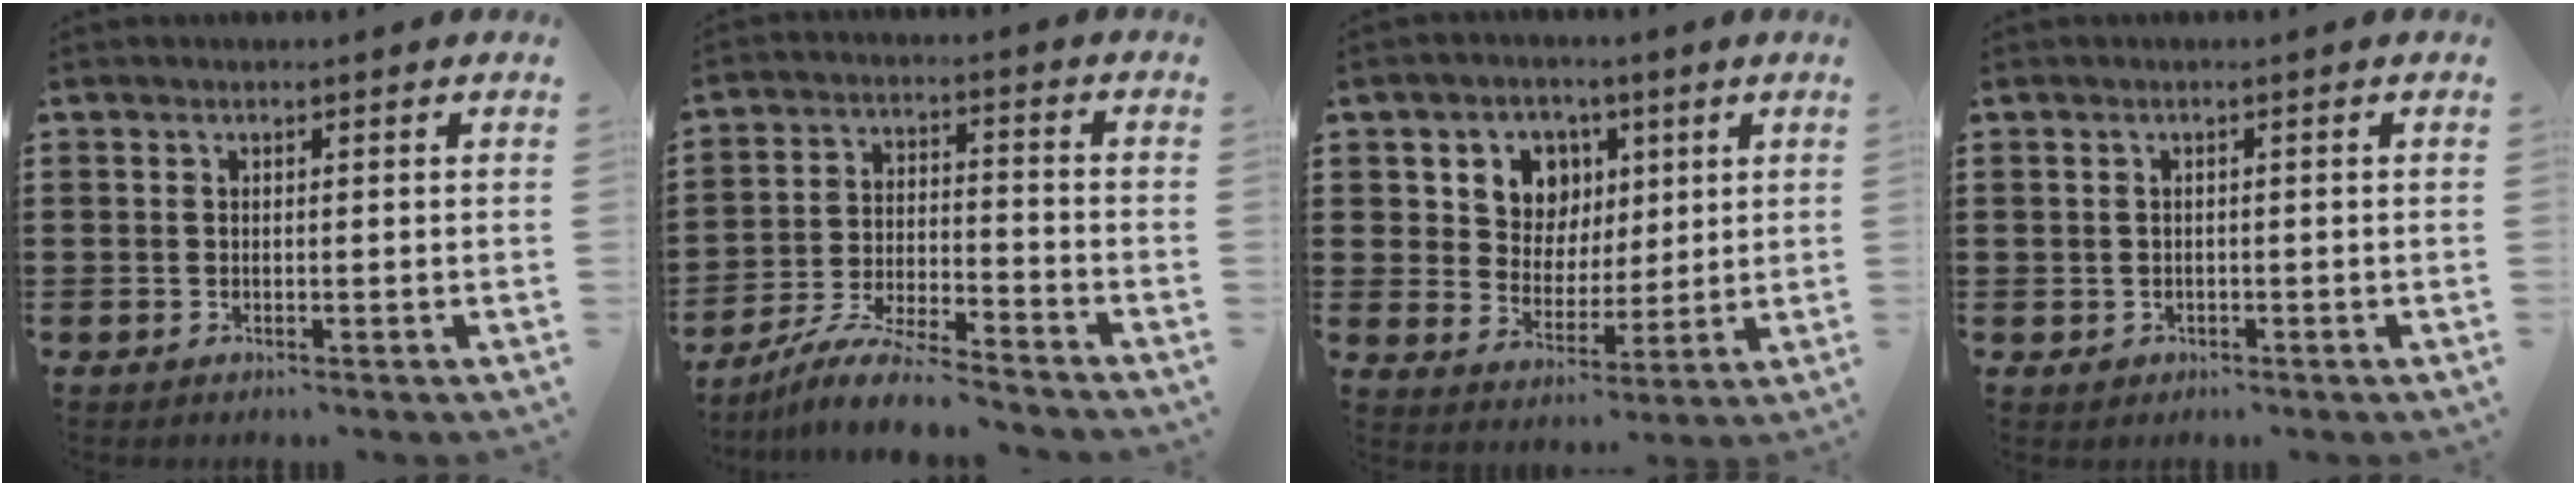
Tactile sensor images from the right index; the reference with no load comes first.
{"total": 8.1, "force": [-7.7, 0.2, 2.7], "torque": [-0.061, 0.004, -0.151]}
{"total": 7.1, "force": [3.0, 6.1, 1.8], "torque": [-0.056, 0.004, 0.051]}
{"total": 0.8, "force": [-0.3, 0.7, 0.2], "torque": [-0.007, 0.003, -0.007]}